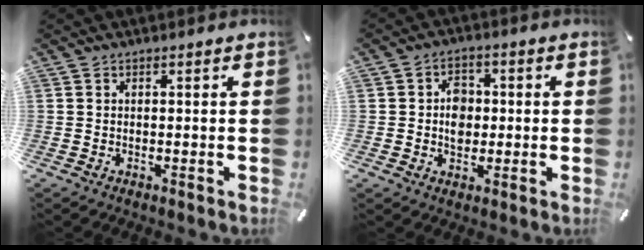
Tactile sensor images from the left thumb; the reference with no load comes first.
{"total": 5.6, "force": [-0.1, 4.7, 3.2], "torque": [-0.038, 0.001, -0.005]}